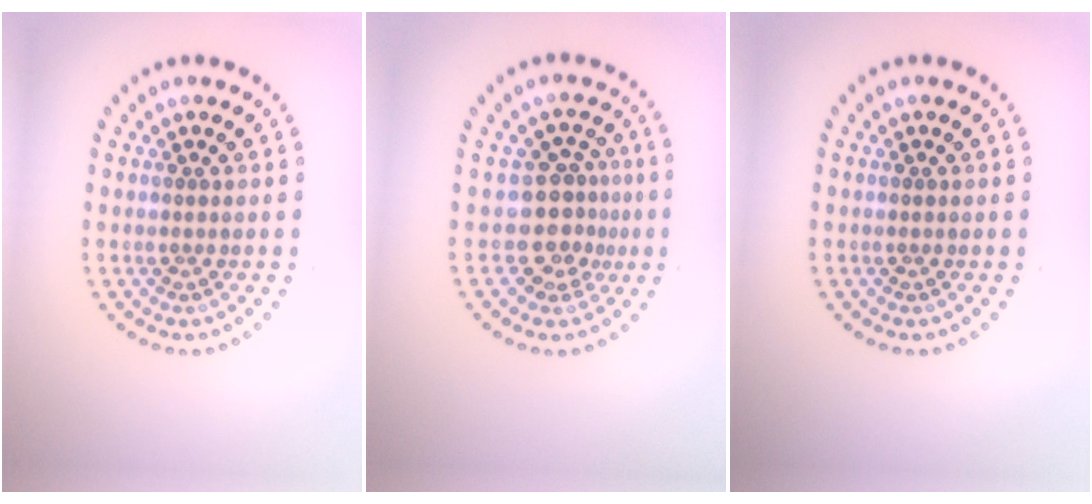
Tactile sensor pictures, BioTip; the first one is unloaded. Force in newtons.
{"total": 3.2, "press": 2.5, "slide": 2.1}
{"total": 0.0}